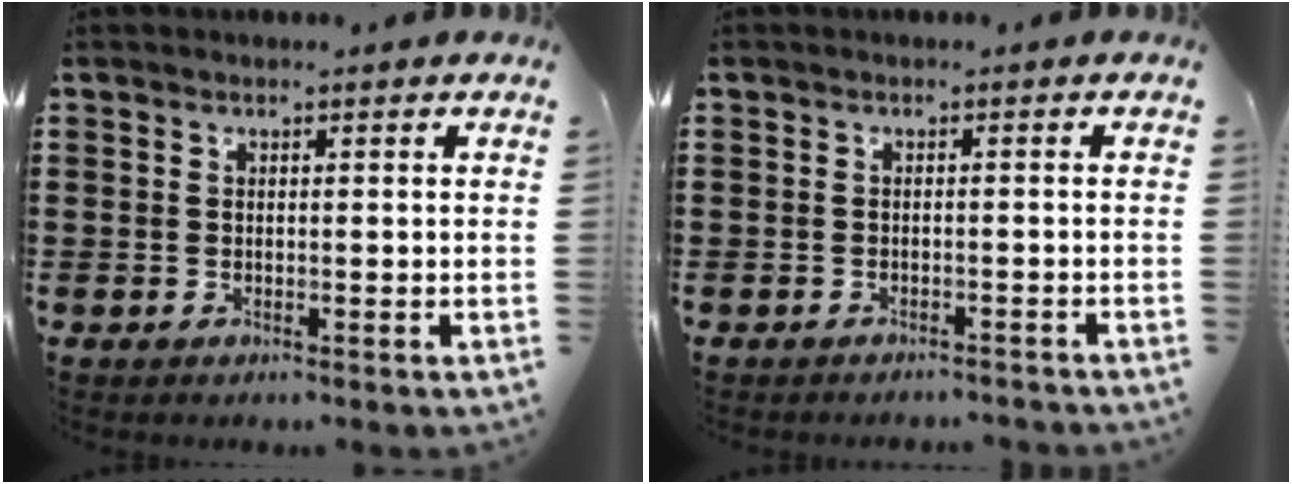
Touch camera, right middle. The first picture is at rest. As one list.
[{"total": 1.1, "force": [-1.1, -0.1, 0.0], "torque": [-0.004, -0.001, -0.022]}]